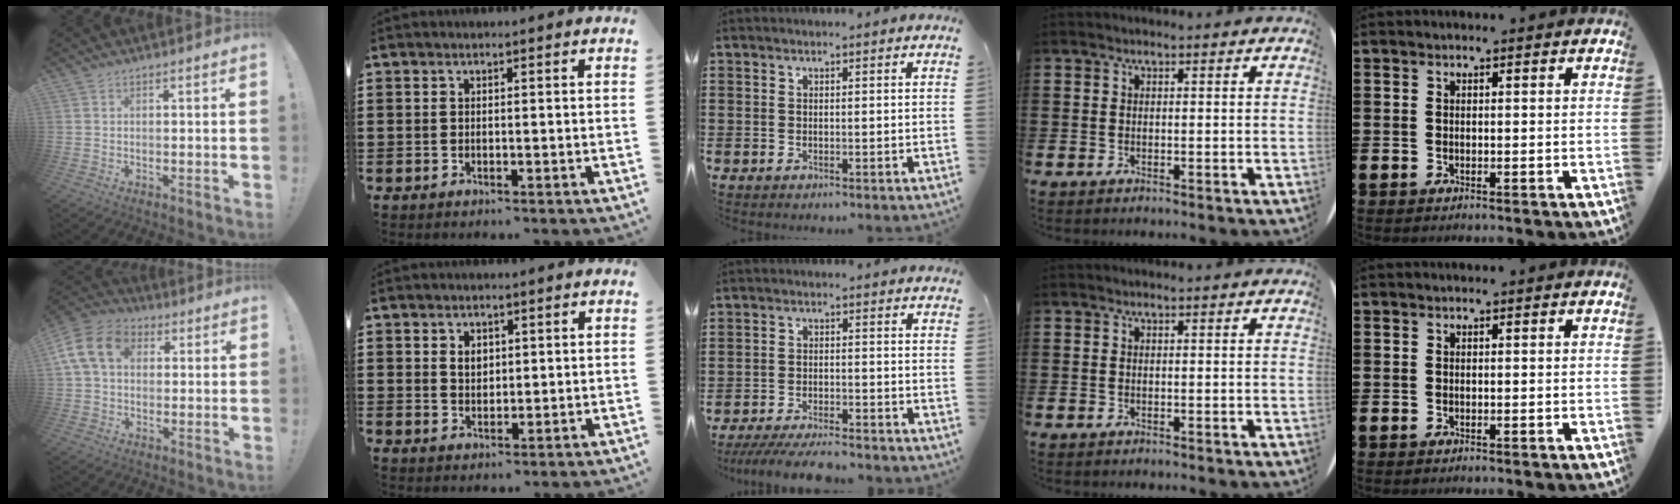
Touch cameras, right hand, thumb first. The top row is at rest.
{"thumb": {"total": 13.9, "force": [3.4, 10.3, 8.7], "torque": [-0.154, 0.008, 0.069]}, "index": {"total": 2.2, "force": [0.9, 1.6, 1.2], "torque": [-0.028, 0.007, 0.016]}, "middle": {"total": 4.8, "force": [-4.5, 0.4, 1.6], "torque": [-0.039, -0.008, -0.090]}}